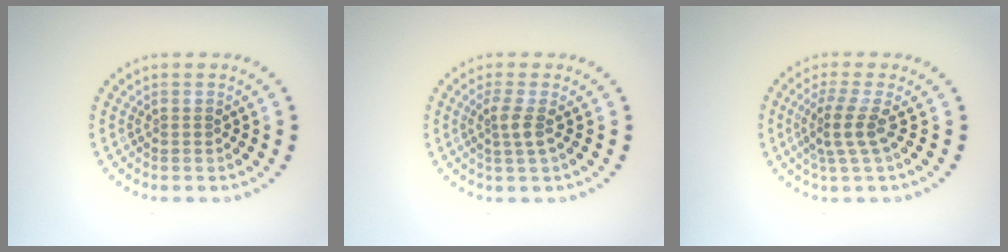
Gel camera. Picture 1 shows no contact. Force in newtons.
{"total": 1.9, "press": 1.4, "slide": 1.3}
{"total": 2.8, "press": 1.9, "slide": 2.0}